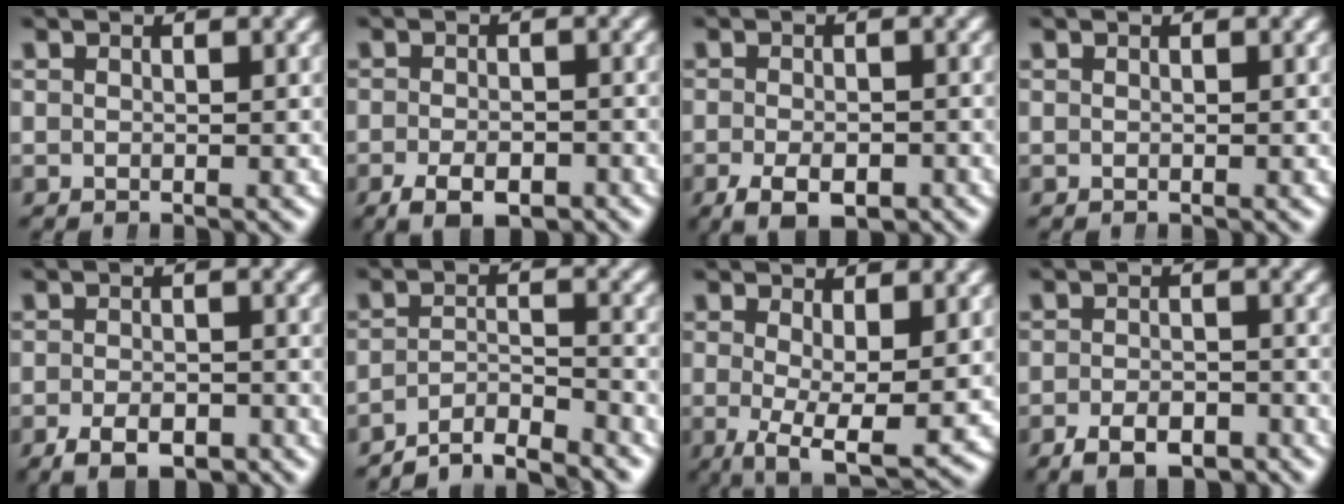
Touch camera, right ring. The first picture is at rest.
{"total": 4.4, "force": [-3.0, 2.0, 2.5], "torque": [-0.037, -0.016, -0.042]}
{"total": 4.8, "force": [-2.9, 2.5, 3.0], "torque": [-0.052, -0.024, -0.035]}
{"total": 0.0}
{"total": 4.2, "force": [-3.1, 1.8, 2.1], "torque": [-0.028, -0.014, -0.046]}
{"total": 6.7, "force": [-6.2, 2.0, 1.8], "torque": [-0.028, -0.026, -0.098]}
{"total": 6.1, "force": [-2.8, 2.5, 4.8], "torque": [-0.097, -0.055, -0.022]}
{"total": 4.1, "force": [-3.3, 1.6, 1.8], "torque": [-0.019, -0.011, -0.053]}